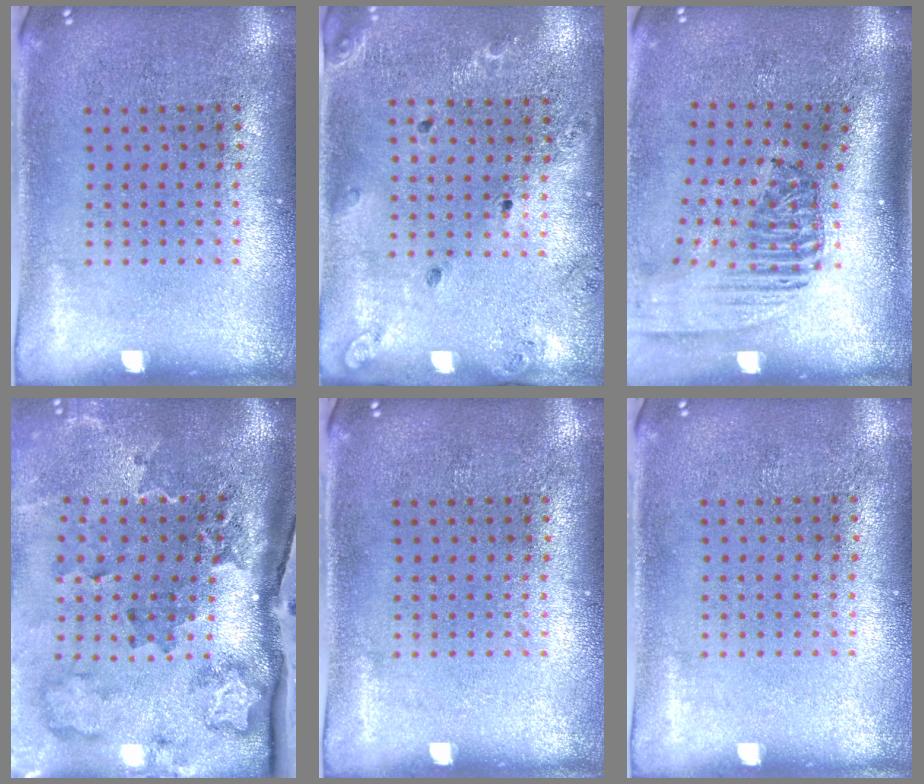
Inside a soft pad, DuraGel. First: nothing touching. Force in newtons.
{"total": 1.3, "press": 1.3, "slide": 0.3}
{"total": 2.4, "press": 1.7, "slide": 1.7}
{"total": 3.4, "press": 2.3, "slide": 2.5}
{"total": 0.0}
{"total": 0.0}